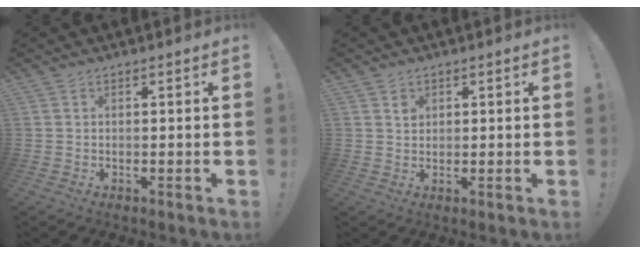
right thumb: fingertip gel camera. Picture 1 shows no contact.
{"total": 1.9, "force": [1.1, 1.5, 0.6], "torque": [0.006, -0.007, 0.016]}